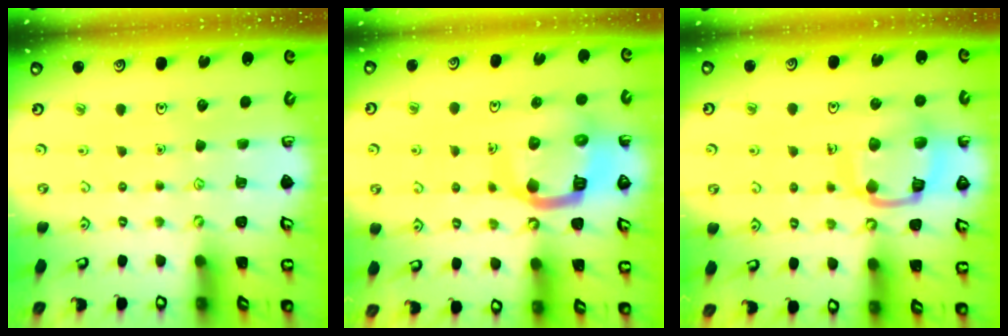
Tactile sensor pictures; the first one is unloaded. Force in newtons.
{"total": 12.4, "press": 12.3, "slide": 1.6}
{"total": 14.3, "press": 14.2, "slide": 1.5}